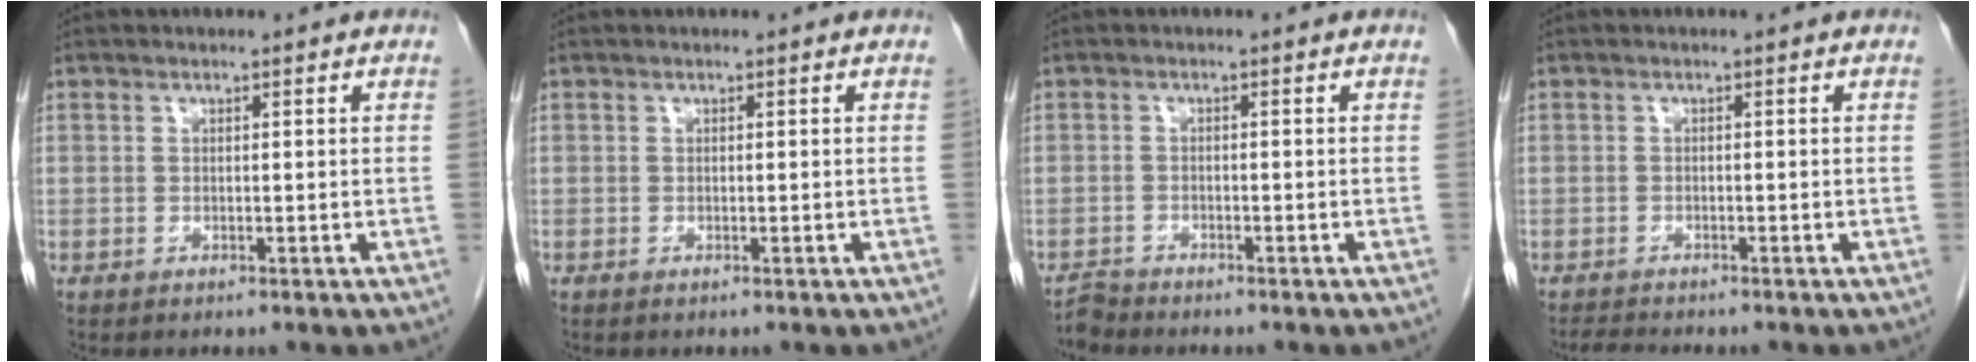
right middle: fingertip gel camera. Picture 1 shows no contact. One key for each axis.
{"total": 0.0}
{"total": 1.7, "fx": -1.7, "fy": 0.0, "fz": -0.3, "tx": 0.005, "ty": -0.008, "tz": -0.030}
{"total": 1.9, "fx": -1.9, "fy": -0.1, "fz": 0.4, "tx": -0.012, "ty": -0.009, "tz": -0.032}